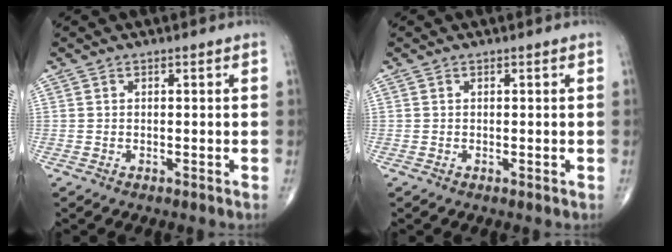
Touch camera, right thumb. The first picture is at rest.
{"total": 0.0}